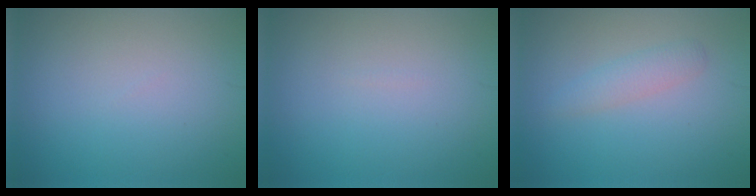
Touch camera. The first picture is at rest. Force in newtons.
{"total": 0.0}
{"total": 1.1, "press": 1.1, "slide": 0.1}